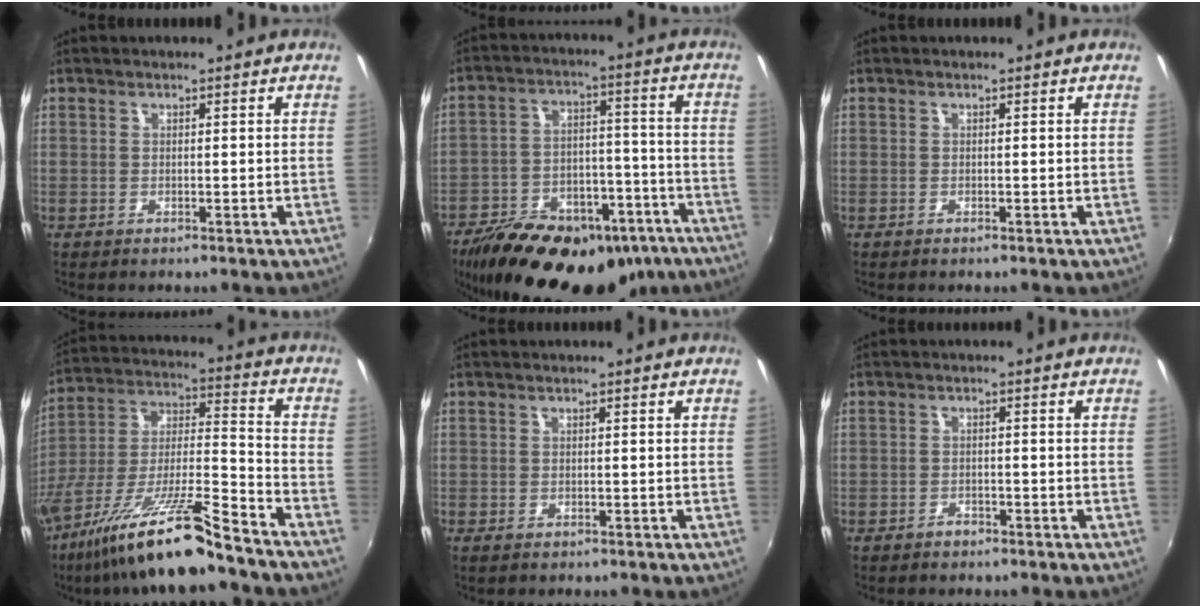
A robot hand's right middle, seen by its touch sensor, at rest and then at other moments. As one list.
[{"total": 29.8, "force": [-21.7, 13.8, 15.0], "torque": [-0.282, 0.006, -0.292]}, {"total": 0.0}, {"total": 20.5, "force": [-15.1, 1.2, 13.8], "torque": [-0.251, -0.044, -0.270]}, {"total": 1.0, "force": [-0.7, 0.4, 0.6], "torque": [-0.012, -0.005, -0.011]}, {"total": 1.8, "force": [-1.5, 0.9, 0.3], "torque": [-0.009, 0.000, -0.026]}]